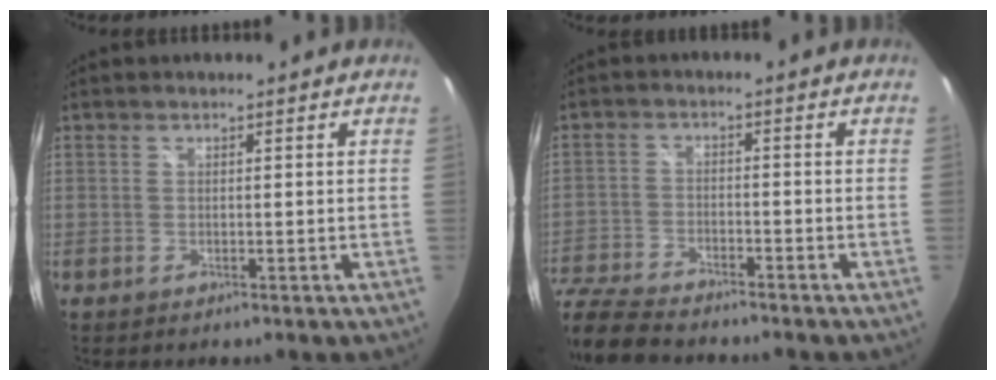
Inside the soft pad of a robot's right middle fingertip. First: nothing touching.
{"total": 12.7, "force": [-10.9, 3.4, 5.6], "torque": [-0.151, -0.031, -0.208]}